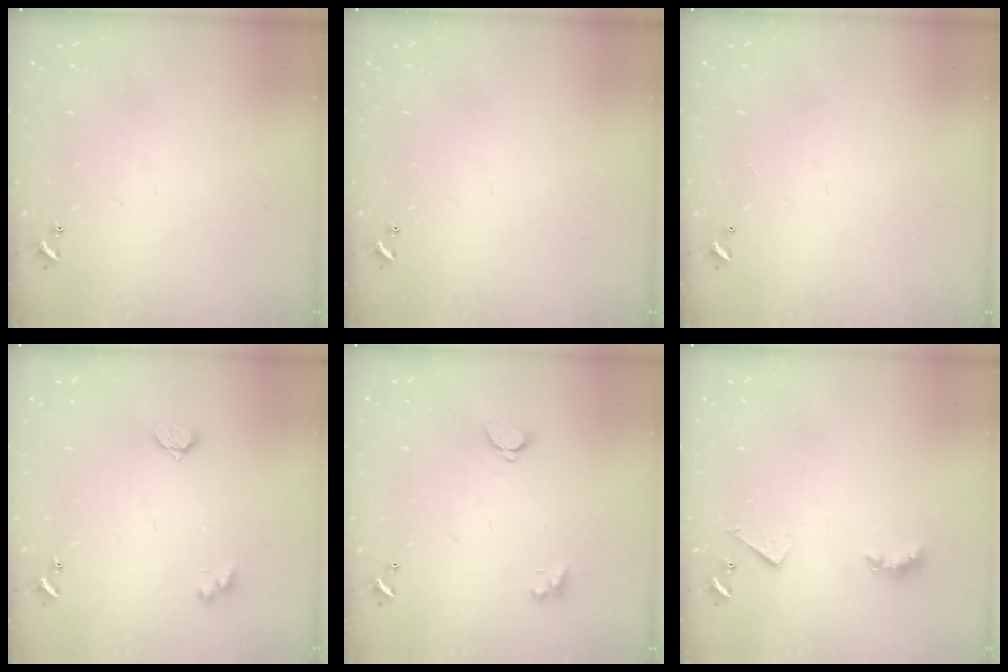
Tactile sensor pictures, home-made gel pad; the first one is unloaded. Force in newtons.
{"total": 0.0}
{"total": 2.9, "press": 2.9, "slide": 0.1}
{"total": 4.2, "press": 4.2, "slide": 0.4}
{"total": 1.7, "press": 1.7, "slide": 0.3}
{"total": 3.2, "press": 3.1, "slide": 0.5}